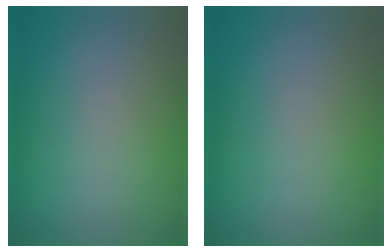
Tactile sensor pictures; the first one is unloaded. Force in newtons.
{"total": 0.0}